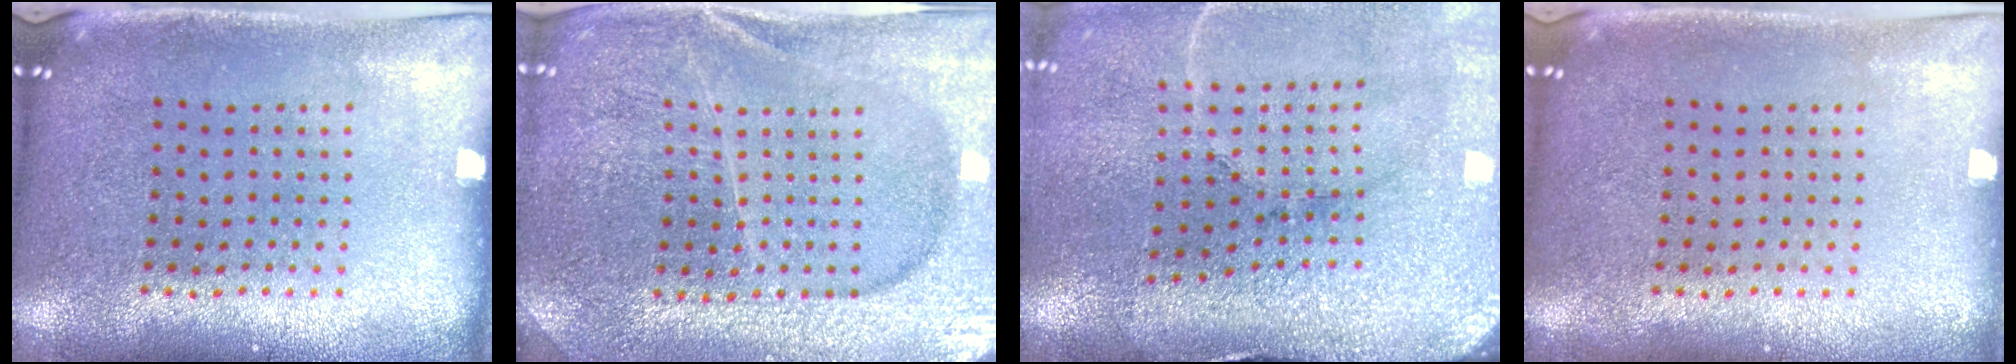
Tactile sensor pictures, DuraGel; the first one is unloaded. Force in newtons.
{"total": 4.1, "press": 3.9, "slide": 1.1}
{"total": 3.5, "press": 3.5, "slide": 0.4}
{"total": 0.0}